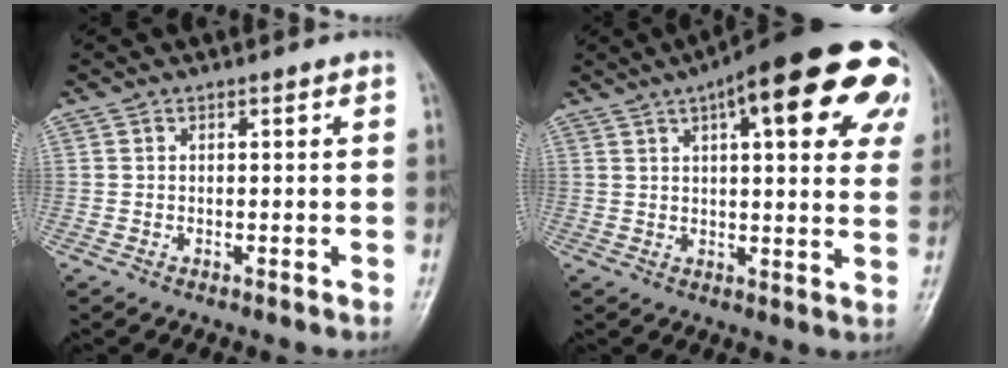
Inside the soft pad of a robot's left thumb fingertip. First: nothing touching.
{"total": 25.1, "force": [11.0, 7.9, 21.1], "torque": [-0.250, 0.013, 0.139]}